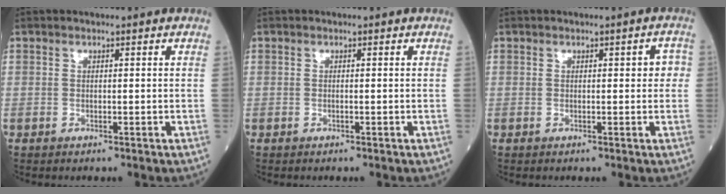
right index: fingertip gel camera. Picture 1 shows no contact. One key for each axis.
{"total": 0.0}
{"total": 2.2, "fx": 0.3, "fy": 1.0, "fz": 2.0, "tx": -0.016, "ty": 0.011, "tz": 0.002}